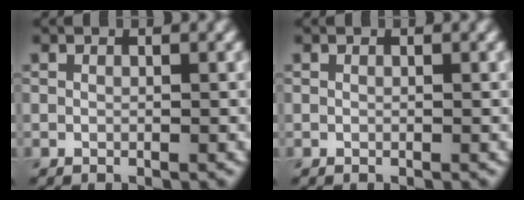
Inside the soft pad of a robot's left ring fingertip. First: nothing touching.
{"total": 0.0}